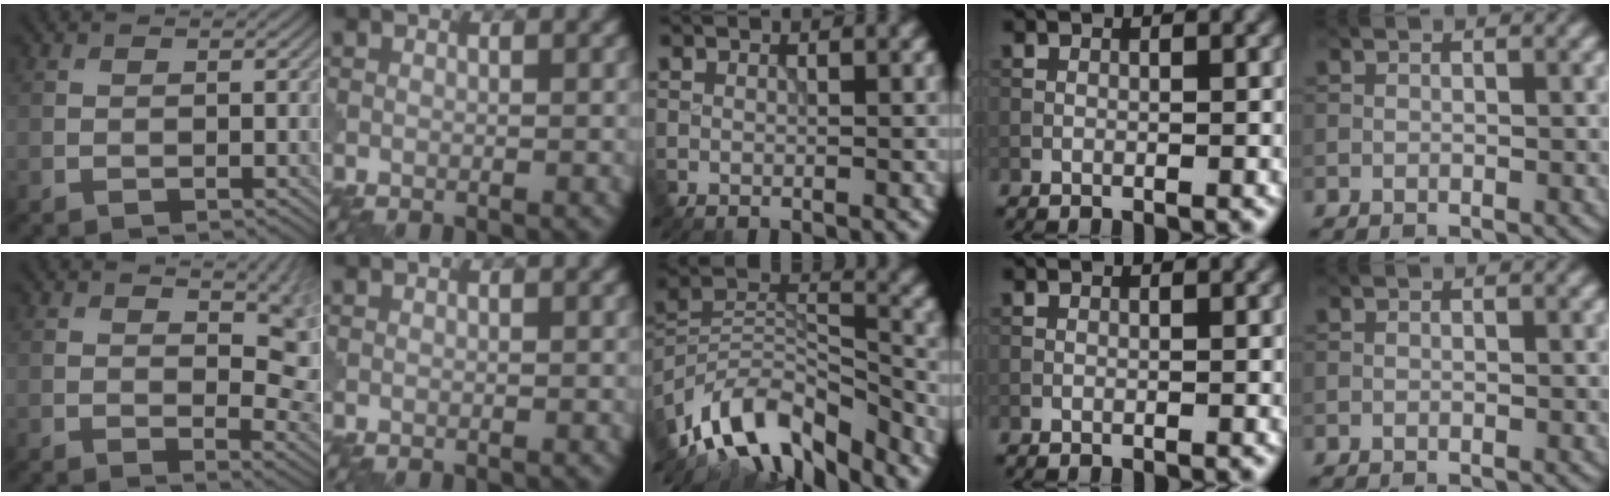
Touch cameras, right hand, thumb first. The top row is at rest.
{"thumb": {"total": 7.7, "force": [3.3, 3.4, 6.1], "torque": [-0.073, -0.007, 0.058]}, "middle": {"total": 11.6, "force": [-8.6, 4.6, 6.3], "torque": [-0.111, 0.012, -0.174]}}